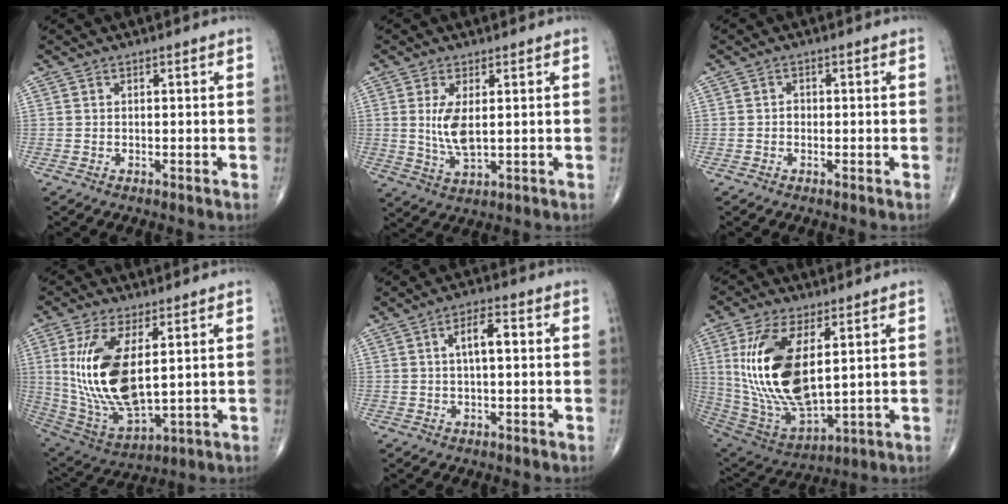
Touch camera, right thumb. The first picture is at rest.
{"total": 6.2, "force": [0.9, 2.4, 5.6], "torque": [-0.115, -0.017, 0.025]}
{"total": 1.0, "force": [-0.2, 0.8, 0.5], "torque": [-0.003, 0.003, -0.006]}
{"total": 17.8, "force": [3.2, 7.7, 15.7], "torque": [-0.317, -0.027, 0.078]}
{"total": 5.2, "force": [0.9, 1.9, 4.8], "torque": [-0.080, 0.008, 0.011]}
{"total": 20.2, "force": [4.3, 9.2, 17.5], "torque": [-0.350, -0.029, 0.094]}